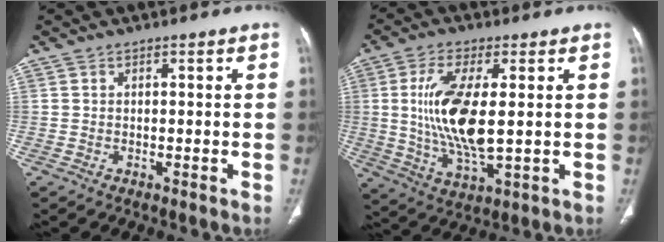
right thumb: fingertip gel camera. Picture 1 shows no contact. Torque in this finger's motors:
{"motor_torque": [0.87, 4.15, 1.83, 0.50, 0.63]}